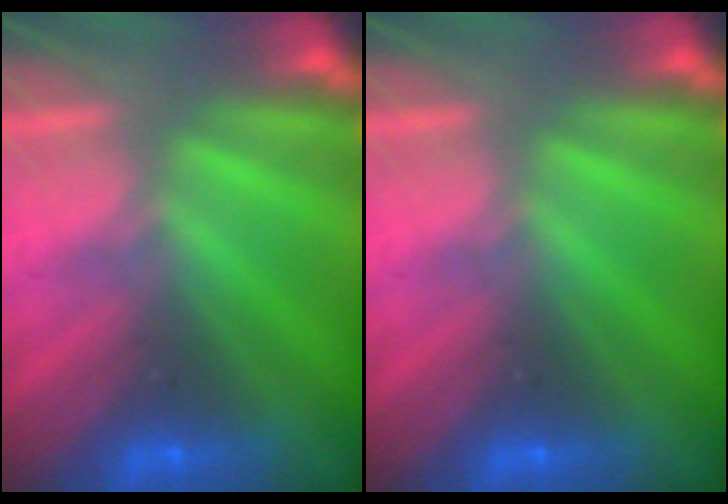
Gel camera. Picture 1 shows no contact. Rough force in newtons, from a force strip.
{"total": 0.0}